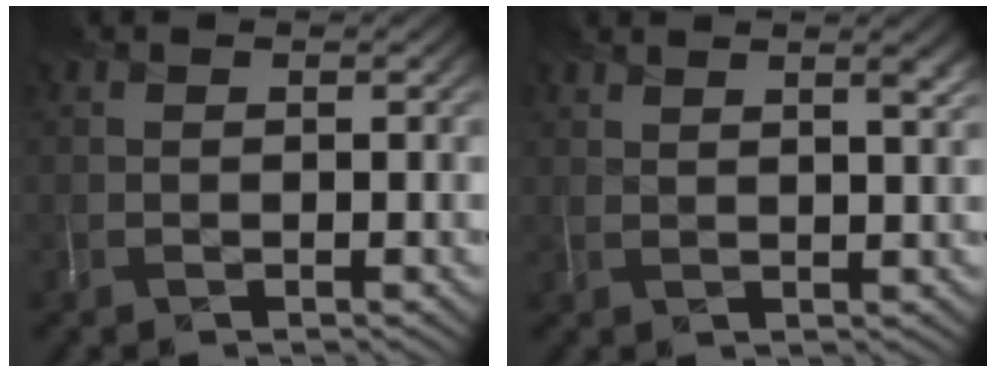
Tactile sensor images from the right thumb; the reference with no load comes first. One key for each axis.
{"total": 3.1, "fx": 2.2, "fy": 0.8, "fz": 2.1, "tx": -0.025, "ty": 0.012, "tz": 0.030}